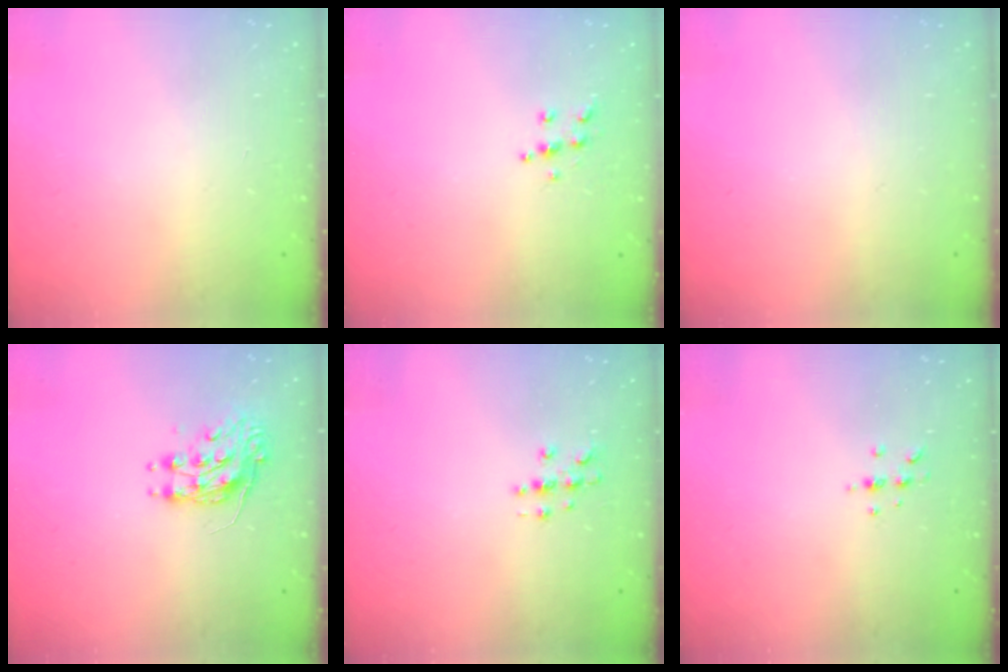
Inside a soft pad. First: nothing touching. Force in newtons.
{"total": 5.6, "press": 5.6, "slide": 0.5}
{"total": 0.0}
{"total": 8.2, "press": 8.2, "slide": 0.3}
{"total": 2.7, "press": 2.7, "slide": 0.3}
{"total": 4.1, "press": 3.7, "slide": 1.7}